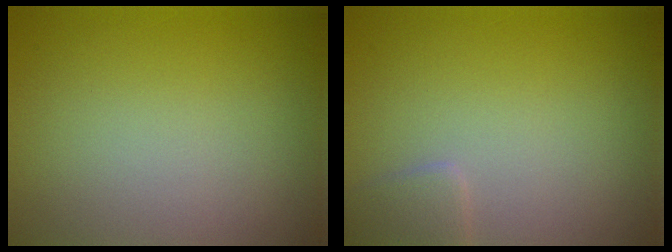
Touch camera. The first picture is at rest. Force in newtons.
{"total": 1.6, "press": 1.6, "slide": 0.1}